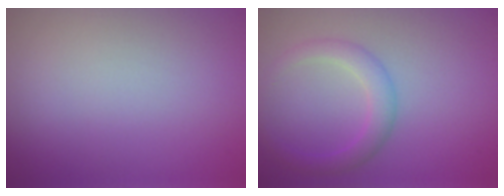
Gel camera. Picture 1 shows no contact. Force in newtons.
{"total": 2.7, "press": 2.7, "slide": 0.1}